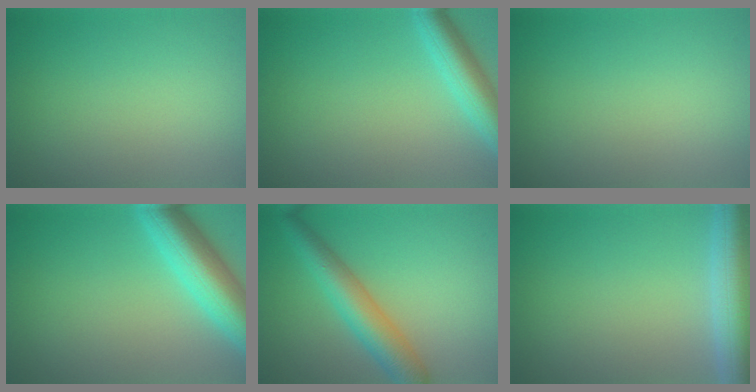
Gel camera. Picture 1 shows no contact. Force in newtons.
{"total": 4.4, "press": 4.4, "slide": 0.3}
{"total": 0.0}
{"total": 7.4, "press": 7.4, "slide": 0.3}
{"total": 5.4, "press": 5.4, "slide": 0.2}
{"total": 7.5, "press": 7.5, "slide": 0.4}